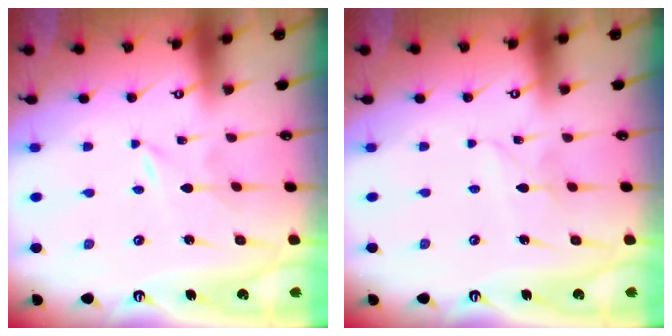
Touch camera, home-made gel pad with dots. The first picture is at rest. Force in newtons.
{"total": 2.7, "press": 2.7, "slide": 0.2}